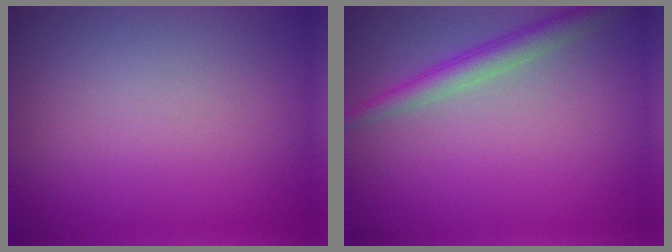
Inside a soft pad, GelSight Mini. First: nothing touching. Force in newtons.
{"total": 2.9, "press": 2.9, "slide": 0.2}